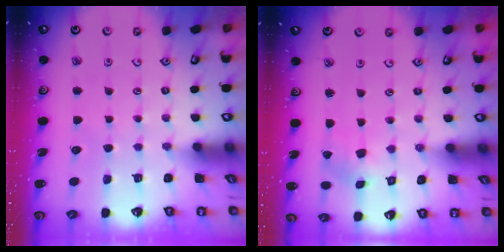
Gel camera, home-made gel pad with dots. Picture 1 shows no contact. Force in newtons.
{"total": 0.0}